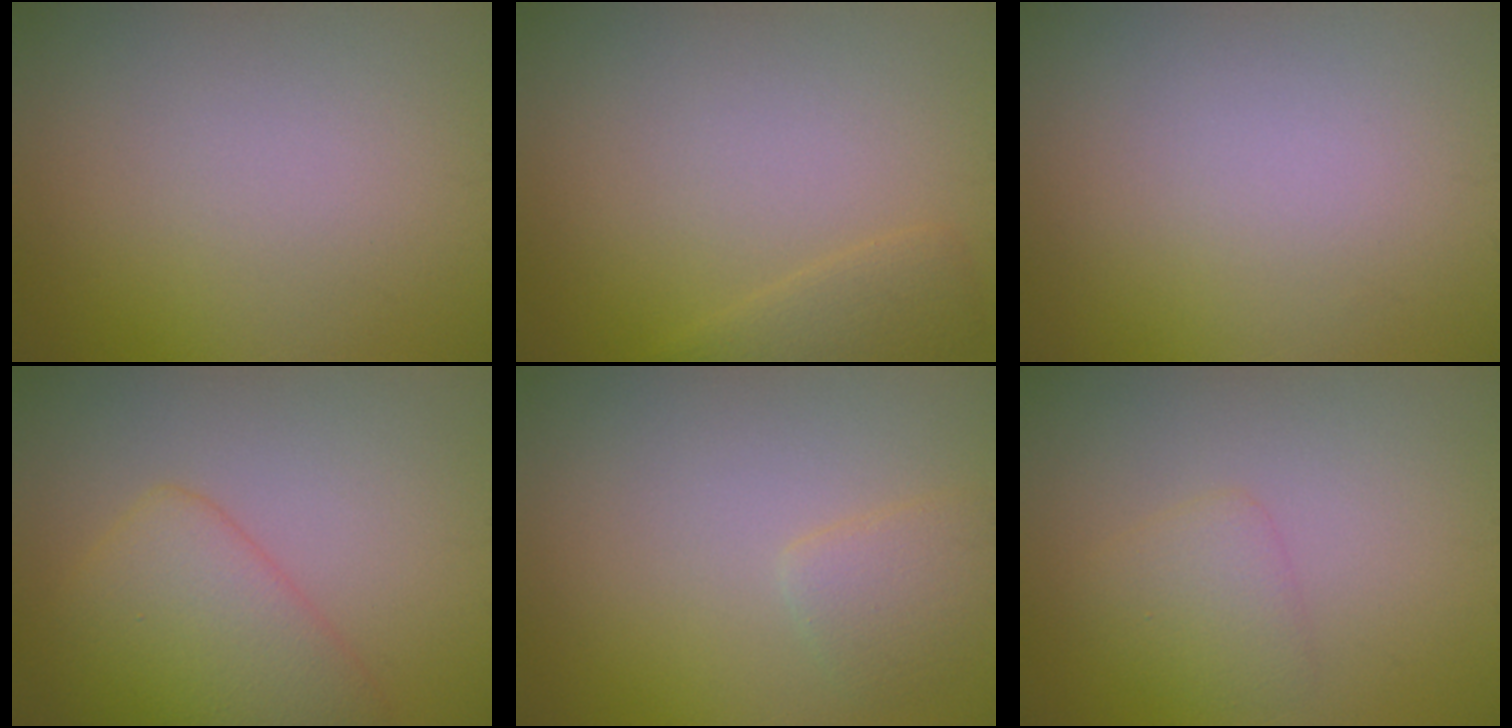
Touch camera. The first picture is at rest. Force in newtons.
{"total": 1.7, "press": 1.7, "slide": 0.2}
{"total": 0.0}
{"total": 5.4, "press": 5.4, "slide": 0.3}
{"total": 1.8, "press": 1.8, "slide": 0.2}
{"total": 1.9, "press": 1.9, "slide": 0.2}